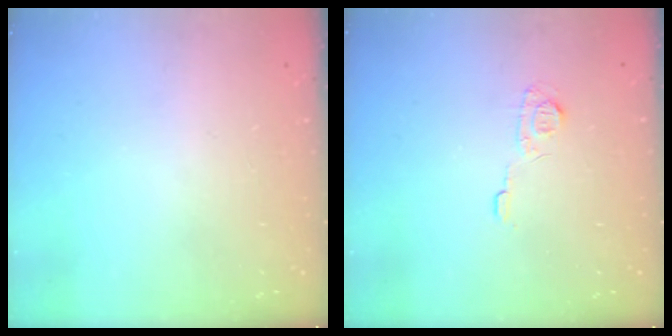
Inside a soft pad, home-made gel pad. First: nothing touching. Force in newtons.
{"total": 5.7, "press": 5.7, "slide": 0.7}